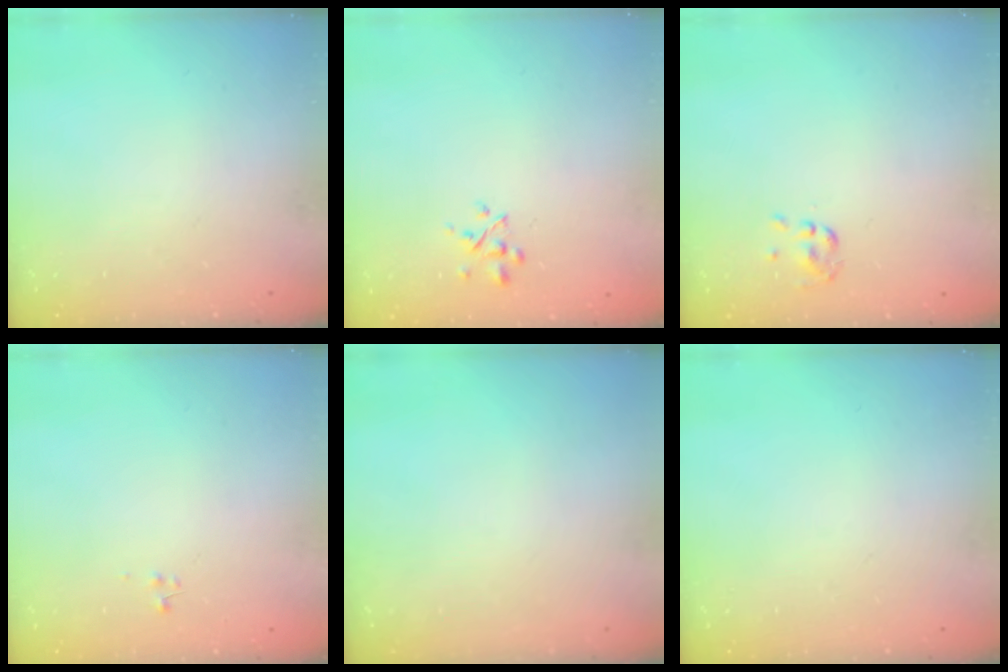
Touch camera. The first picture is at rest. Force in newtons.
{"total": 2.8, "press": 2.7, "slide": 0.9}
{"total": 2.0, "press": 1.9, "slide": 0.5}
{"total": 0.0}
{"total": 0.0}
{"total": 0.0}